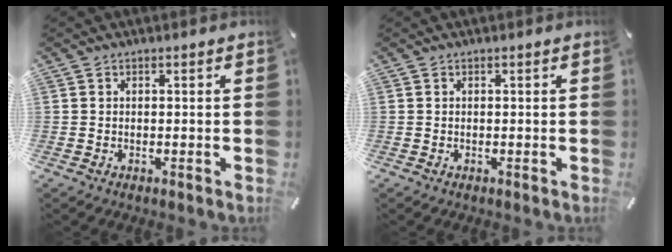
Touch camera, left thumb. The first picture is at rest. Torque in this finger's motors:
{"motor_torque": [0.00, 0.00, 0.00, 0.00, 0.00]}